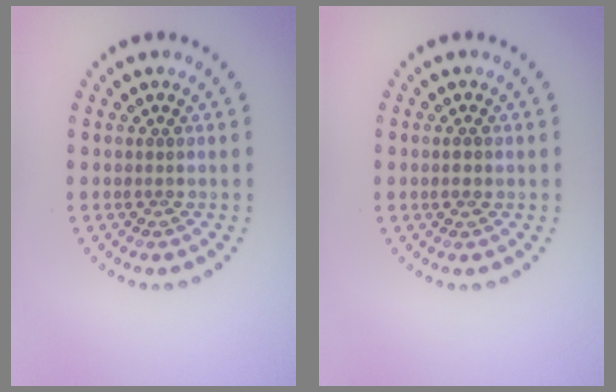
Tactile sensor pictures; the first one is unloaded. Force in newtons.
{"total": 1.1, "press": 1.0, "slide": 0.4}